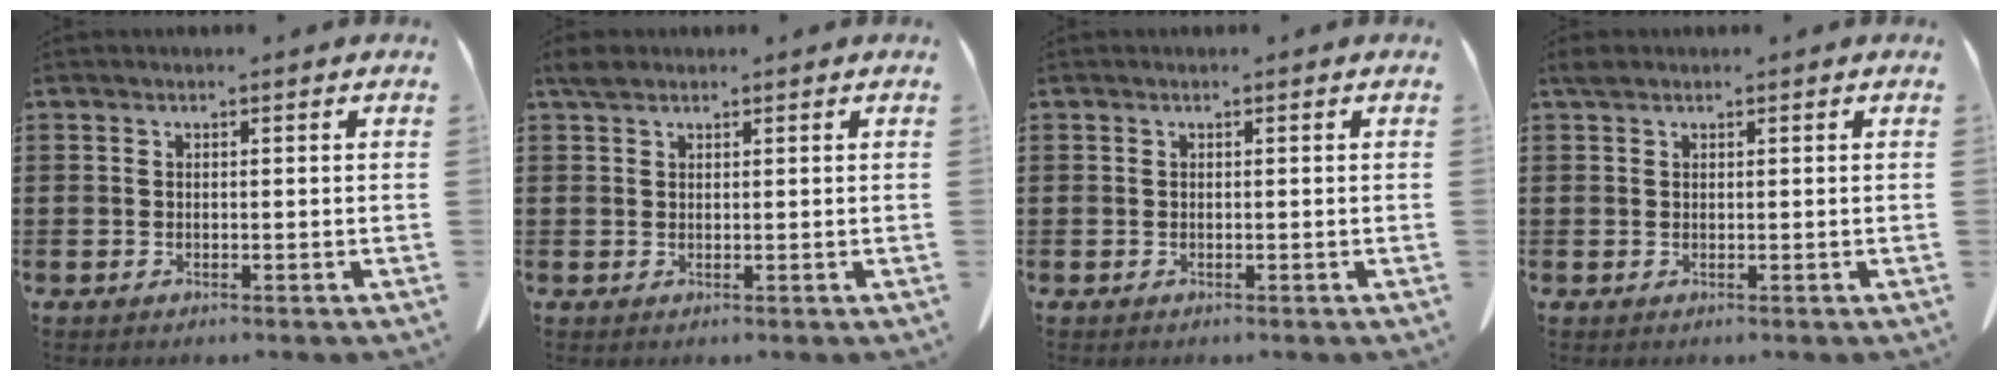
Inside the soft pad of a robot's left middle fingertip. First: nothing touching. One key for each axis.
{"total": 1.9, "fx": 1.5, "fy": 0.9, "fz": 0.7, "tx": -0.018, "ty": 0.003, "tz": 0.029}
{"total": 0.0}
{"total": 1.1, "fx": 0.9, "fy": 0.7, "fz": 0.4, "tx": -0.012, "ty": 0.002, "tz": 0.017}